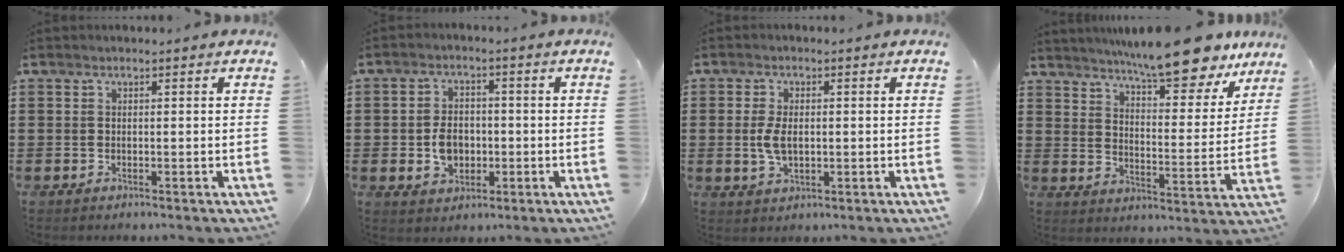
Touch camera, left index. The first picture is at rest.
{"total": 5.3, "force": [-0.9, 3.9, 3.5], "torque": [-0.068, 0.003, -0.019]}
{"total": 4.2, "force": [0.1, 2.2, 3.6], "torque": [-0.086, 0.000, -0.004]}
{"total": 11.9, "force": [10.4, 0.9, 5.8], "torque": [-0.104, -0.059, 0.179]}